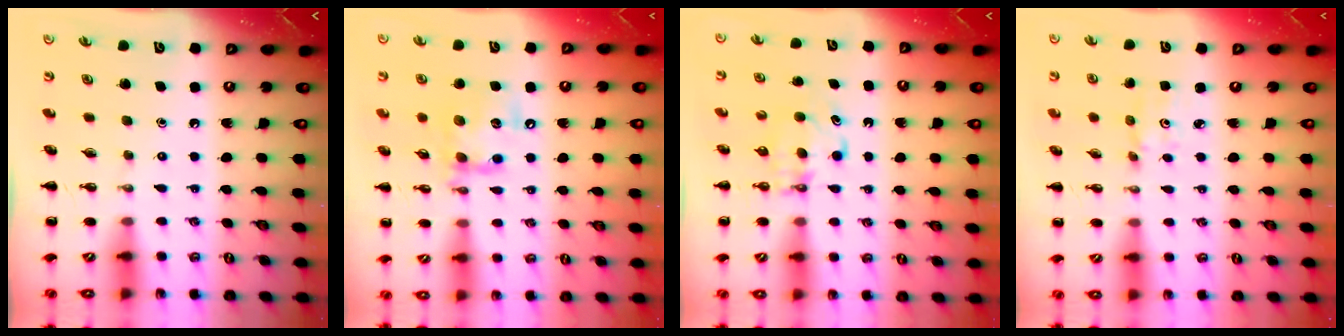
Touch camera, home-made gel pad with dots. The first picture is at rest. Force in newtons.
{"total": 14.1, "press": 13.9, "slide": 1.9}
{"total": 5.0, "press": 4.9, "slide": 1.1}
{"total": 1.6, "press": 1.5, "slide": 0.3}